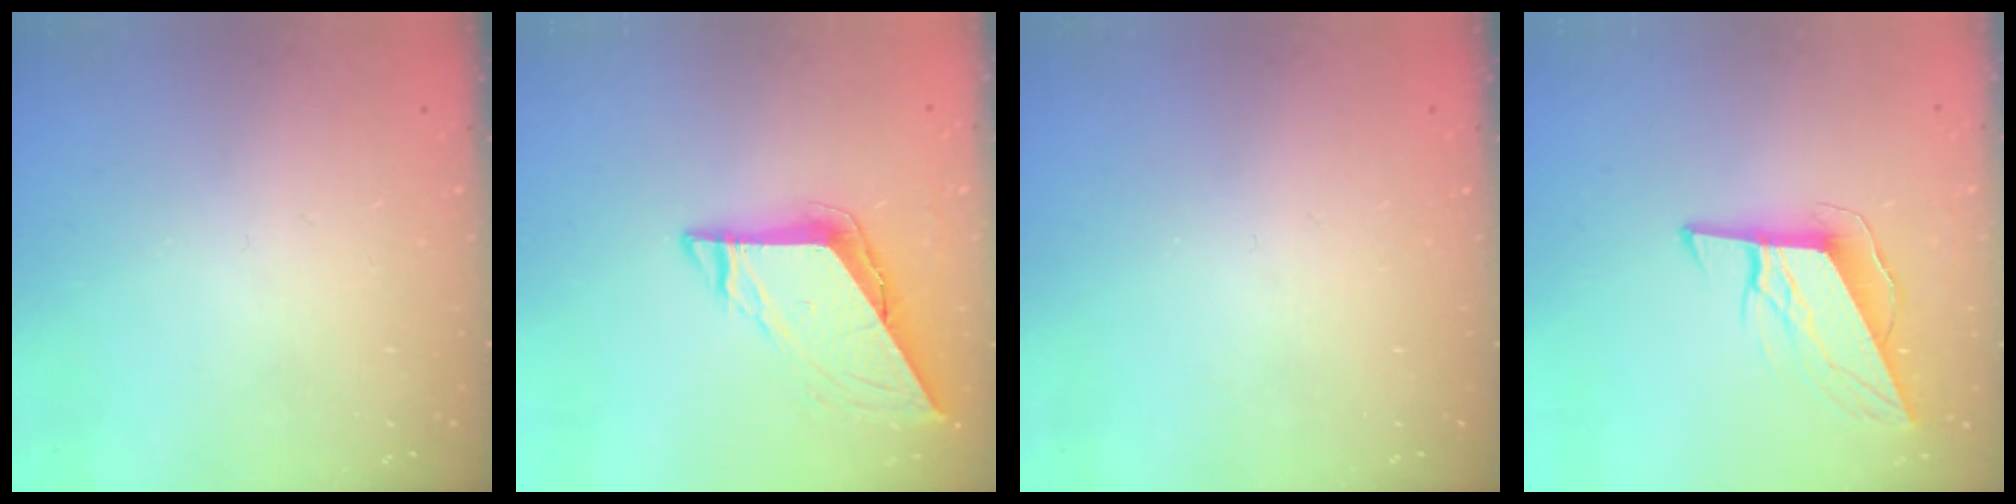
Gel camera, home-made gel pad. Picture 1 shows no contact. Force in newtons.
{"total": 7.8, "press": 7.8, "slide": 0.4}
{"total": 0.0}
{"total": 10.3, "press": 9.8, "slide": 3.0}